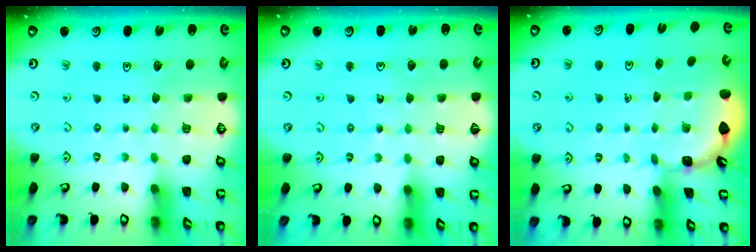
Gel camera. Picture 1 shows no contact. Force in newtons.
{"total": 2.7, "press": 2.6, "slide": 0.3}
{"total": 1.9, "press": 1.9, "slide": 0.6}